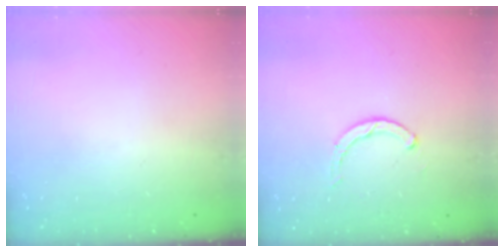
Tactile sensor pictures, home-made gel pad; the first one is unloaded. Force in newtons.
{"total": 2.3, "press": 2.3, "slide": 0.3}